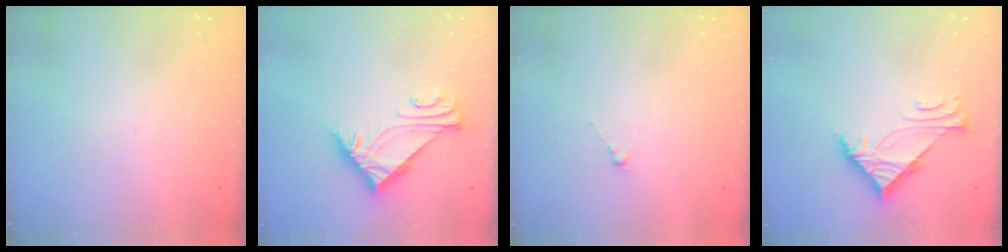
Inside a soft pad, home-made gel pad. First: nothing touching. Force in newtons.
{"total": 6.0, "press": 6.0, "slide": 0.2}
{"total": 0.5, "press": 0.3, "slide": 0.4}
{"total": 7.0, "press": 7.0, "slide": 0.4}